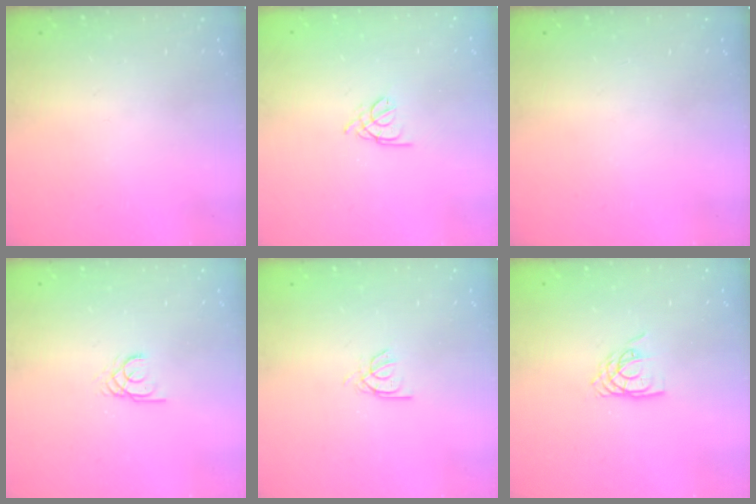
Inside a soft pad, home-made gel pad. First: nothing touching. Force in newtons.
{"total": 1.8, "press": 1.7, "slide": 0.5}
{"total": 0.0}
{"total": 2.0, "press": 2.0, "slide": 0.2}
{"total": 2.2, "press": 2.2, "slide": 0.2}
{"total": 7.4, "press": 7.3, "slide": 0.5}